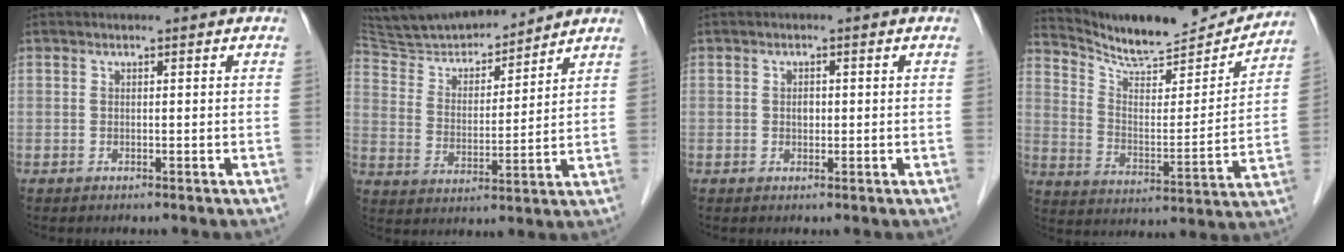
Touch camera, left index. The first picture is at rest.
{"total": 14.2, "force": [13.4, 2.2, 4.2], "torque": [-0.073, 0.004, 0.236]}
{"total": 1.2, "force": [0.0, 0.8, 0.8], "torque": [-0.013, 0.000, -0.002]}
{"total": 17.7, "force": [17.0, 2.0, 4.4], "torque": [-0.080, -0.035, 0.256]}